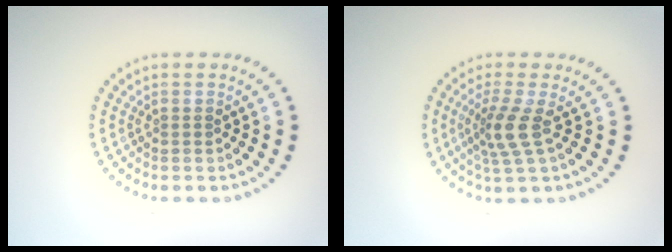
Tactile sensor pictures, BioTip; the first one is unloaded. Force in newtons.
{"total": 2.9, "press": 2.0, "slide": 2.0}